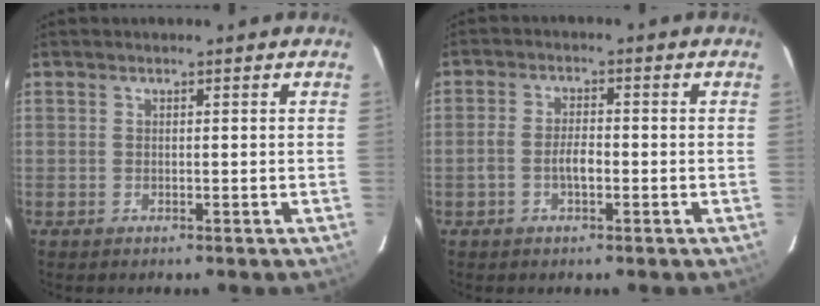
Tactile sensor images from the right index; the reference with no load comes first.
{"total": 3.6, "force": [-1.3, 1.5, 3.0], "torque": [-0.066, 0.006, -0.024]}